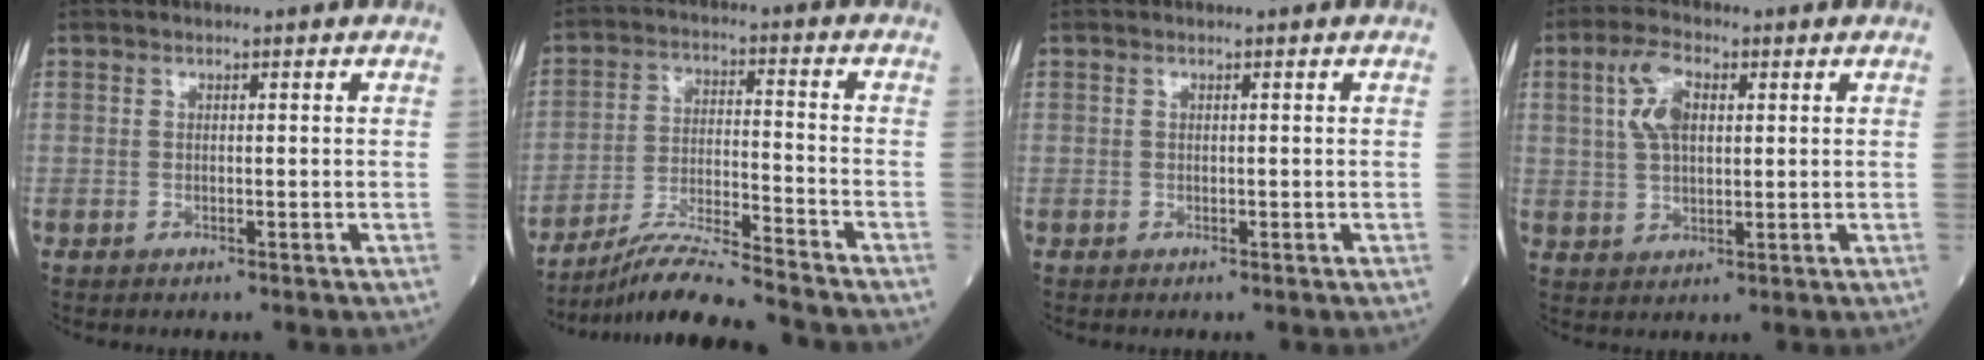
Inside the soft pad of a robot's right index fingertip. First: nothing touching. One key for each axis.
{"total": 12.2, "fx": -11.0, "fy": -0.8, "fz": 5.0, "tx": -0.085, "ty": -0.010, "tz": -0.195}
{"total": 0.0}
{"total": 6.5, "fx": 2.2, "fy": 2.9, "fz": 5.4, "tx": -0.122, "ty": 0.013, "tz": 0.048}